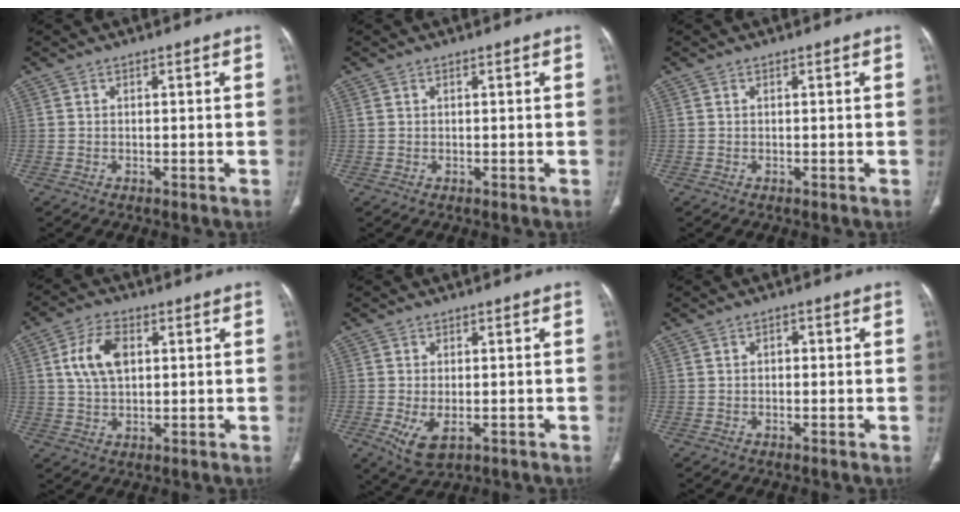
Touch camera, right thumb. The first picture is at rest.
{"total": 0.6, "force": [0.3, 0.3, 0.4], "torque": [-0.009, 0.010, 0.008]}
{"total": 0.0}
{"total": 8.4, "force": [2.0, 5.0, 6.4], "torque": [-0.118, 0.002, 0.040]}
{"total": 5.8, "force": [-1.8, 3.1, 4.6], "torque": [-0.090, -0.012, -0.020]}
{"total": 1.5, "force": [0.0, 1.1, 1.0], "torque": [-0.010, 0.008, -0.003]}